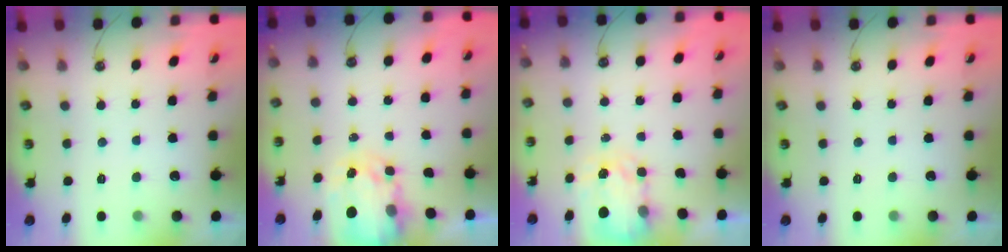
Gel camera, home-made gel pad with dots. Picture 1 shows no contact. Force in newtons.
{"total": 5.9, "press": 5.8, "slide": 0.6}
{"total": 3.5, "press": 3.5, "slide": 0.4}
{"total": 0.0}